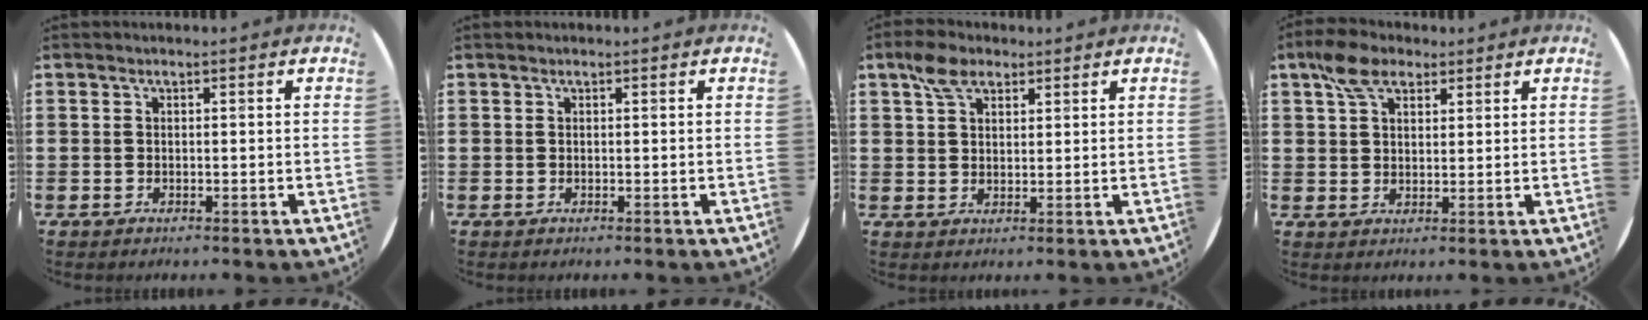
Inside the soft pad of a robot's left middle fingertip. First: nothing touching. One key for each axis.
{"total": 0.0}
{"total": 4.6, "fx": 3.2, "fy": 2.5, "fz": 2.2, "tx": -0.043, "ty": 0.005, "tz": 0.058}
{"total": 5.6, "fx": 3.8, "fy": 3.0, "fz": 2.7, "tx": -0.057, "ty": 0.007, "tz": 0.070}